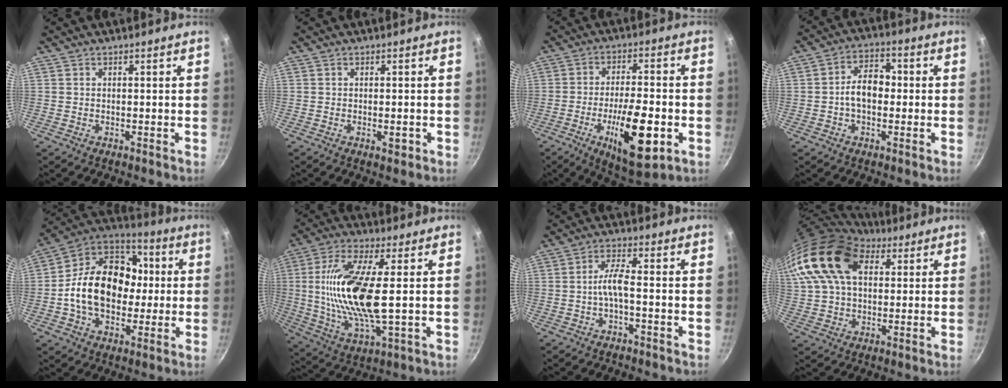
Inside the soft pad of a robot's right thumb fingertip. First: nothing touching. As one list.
[{"total": 2.0, "force": [-0.6, 0.9, 1.7], "torque": [-0.023, 0.000, -0.010]}, {"total": 16.0, "force": [-5.2, 5.5, 14.1], "torque": [-0.221, 0.016, -0.077]}, {"total": 7.7, "force": [-0.5, 5.2, 5.6], "torque": [-0.063, 0.025, -0.017]}, {"total": 20.9, "force": [-0.5, 15.3, 14.2], "torque": [-0.204, 0.042, -0.025]}, {"total": 17.8, "force": [1.6, 5.7, 16.8], "torque": [-0.337, -0.007, 0.028]}, {"total": 4.1, "force": [-1.3, 0.7, 3.8], "torque": [-0.087, 0.020, -0.032]}, {"total": 20.5, "force": [7.5, 13.4, 13.6], "torque": [-0.267, 0.017, 0.125]}]